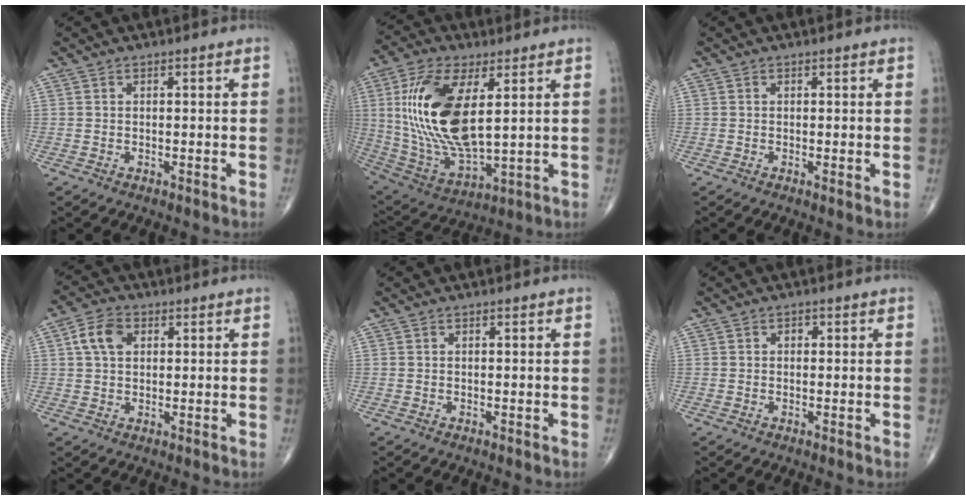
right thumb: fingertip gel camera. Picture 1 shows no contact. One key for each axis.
{"total": 20.3, "fx": 4.2, "fy": 9.0, "fz": 17.7, "tx": -0.359, "ty": -0.022, "tz": 0.088}
{"total": 0.8, "fx": 0.0, "fy": 0.1, "fz": 0.7, "tx": -0.015, "ty": -0.004, "tz": -0.003}
{"total": 5.9, "fx": 1.7, "fy": 4.0, "fz": 3.9, "tx": -0.068, "ty": 0.008, "tz": 0.028}
{"total": 0.0}
{"total": 0.8, "fx": 0.1, "fy": 0.7, "fz": 0.4, "tx": 0.002, "ty": 0.003, "tz": -0.002}